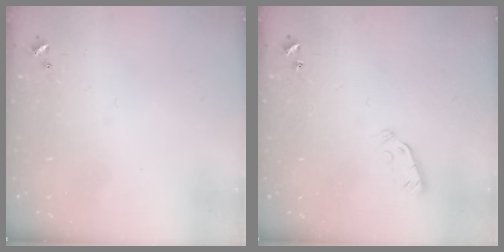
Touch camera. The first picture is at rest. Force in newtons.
{"total": 3.3, "press": 3.1, "slide": 1.0}